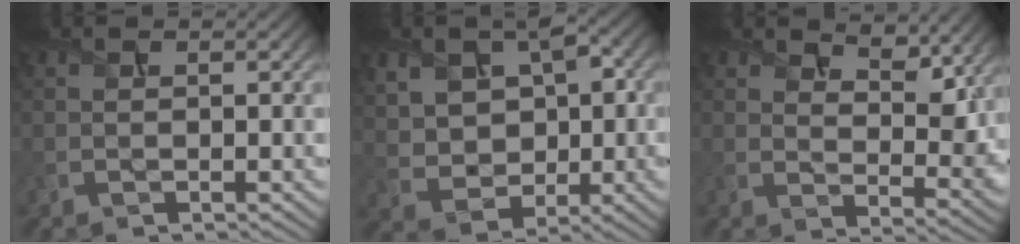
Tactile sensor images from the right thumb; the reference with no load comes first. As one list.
[{"total": 9.2, "force": [2.0, 7.0, 5.7], "torque": [-0.125, 0.008, 0.039]}, {"total": 6.8, "force": [4.8, 2.9, 3.7], "torque": [-0.070, -0.008, 0.076]}]